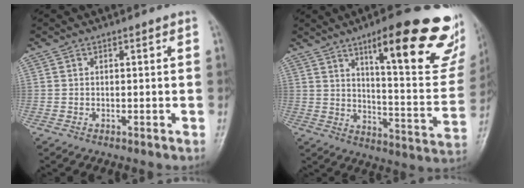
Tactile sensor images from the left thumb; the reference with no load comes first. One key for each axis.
{"total": 26.7, "fx": 14.8, "fy": 6.6, "fz": 21.2, "tx": -0.249, "ty": -0.055, "tz": 0.213}